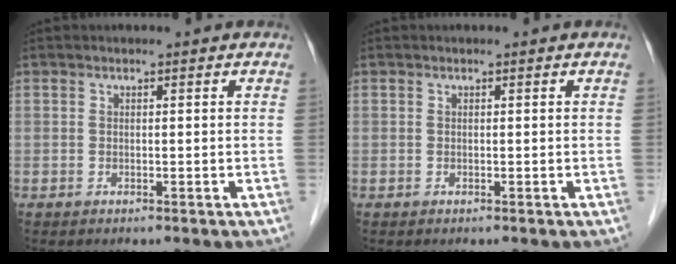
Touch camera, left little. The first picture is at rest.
{"total": 0.0}